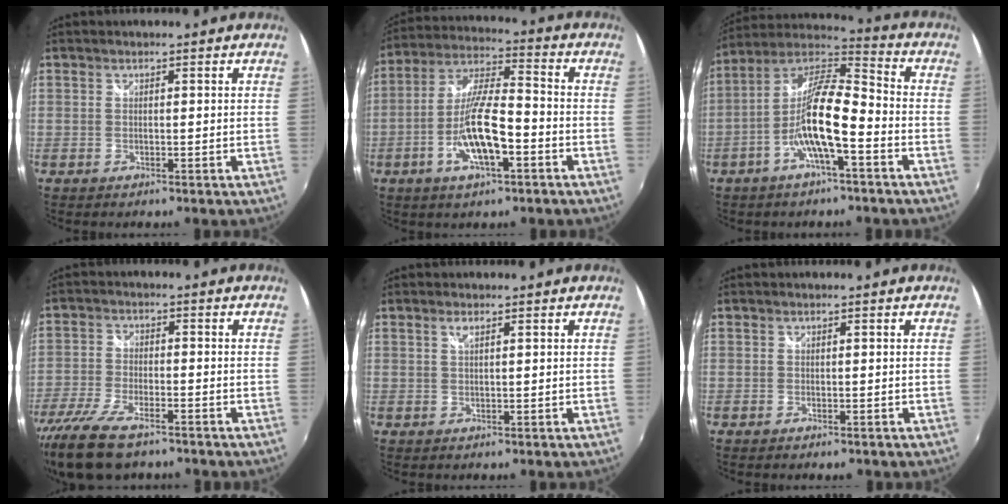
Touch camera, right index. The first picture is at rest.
{"total": 12.8, "force": [-4.9, 3.4, 11.3], "torque": [-0.234, -0.001, -0.090]}
{"total": 13.2, "force": [-4.8, 2.8, 12.0], "torque": [-0.233, 0.007, -0.096]}
{"total": 12.8, "force": [-9.7, 4.4, 7.2], "torque": [-0.172, -0.041, -0.183]}
{"total": 1.0, "force": [0.5, 0.1, 0.8], "torque": [-0.014, 0.001, 0.009]}
{"total": 1.0, "force": [-0.7, 0.6, 0.4], "torque": [-0.007, -0.001, -0.012]}